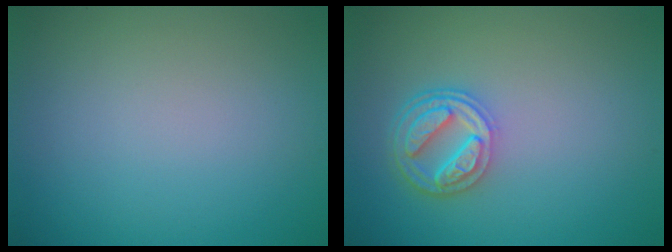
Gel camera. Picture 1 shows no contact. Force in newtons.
{"total": 4.4, "press": 3.4, "slide": 2.7}